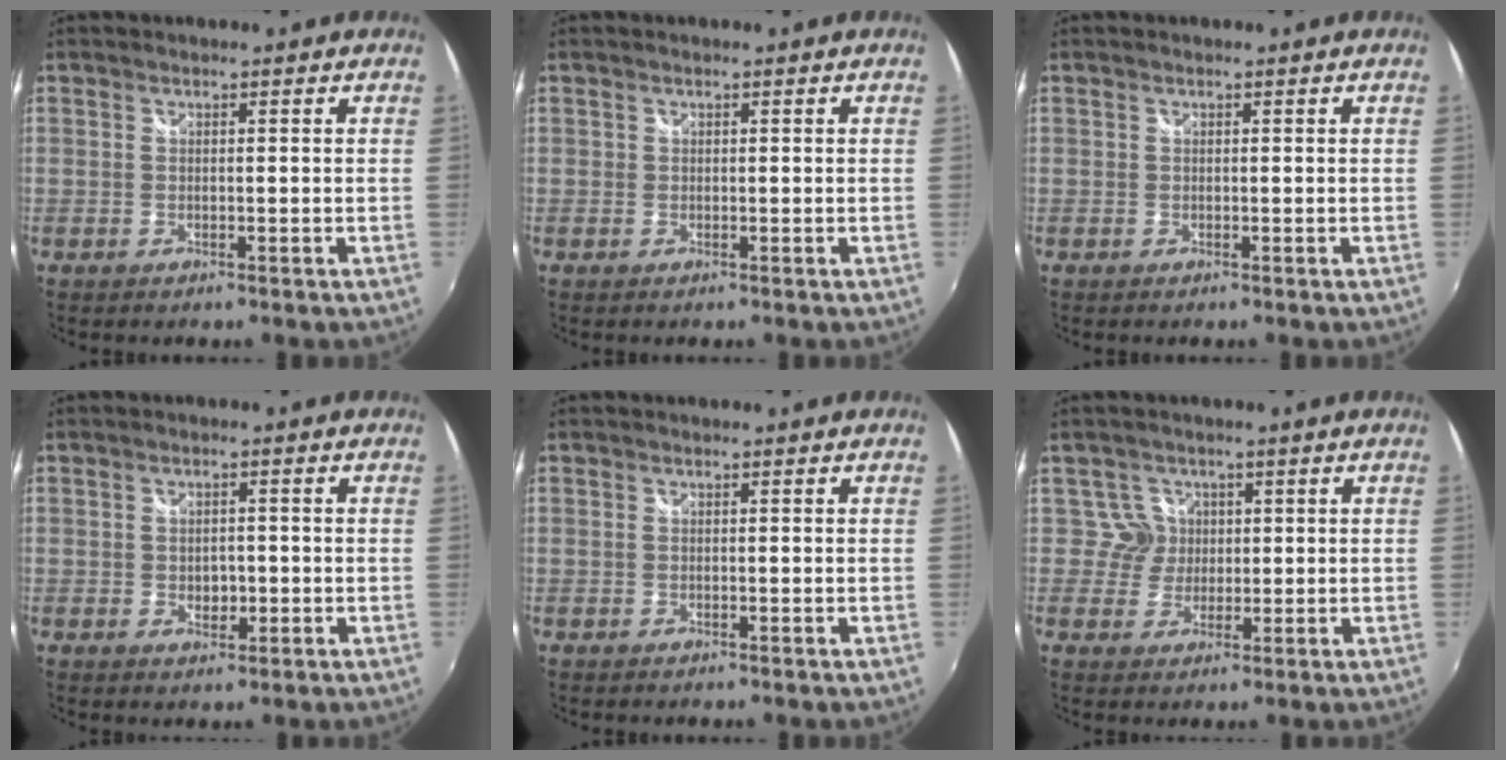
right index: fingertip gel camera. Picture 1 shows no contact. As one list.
[{"total": 0.0}, {"total": 0.0}, {"total": 3.1, "force": [-0.6, 2.3, 1.9], "torque": [-0.031, -0.001, -0.010]}, {"total": 0.0}, {"total": 3.5, "force": [0.8, 3.5, -0.3], "torque": [0.016, 0.012, 0.009]}]